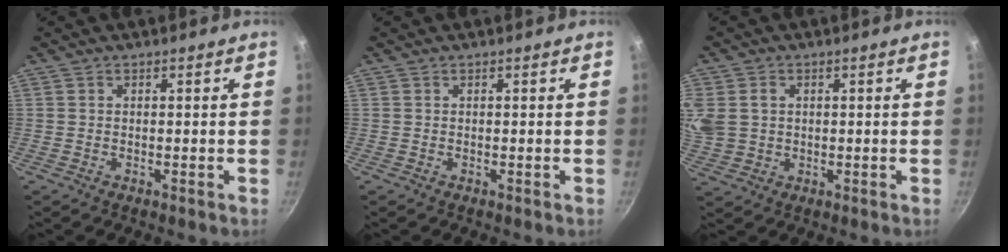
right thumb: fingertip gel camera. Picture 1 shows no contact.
{"total": 0.0}
{"total": 10.8, "force": [1.7, 9.0, 5.7], "torque": [-0.137, 0.010, 0.040]}